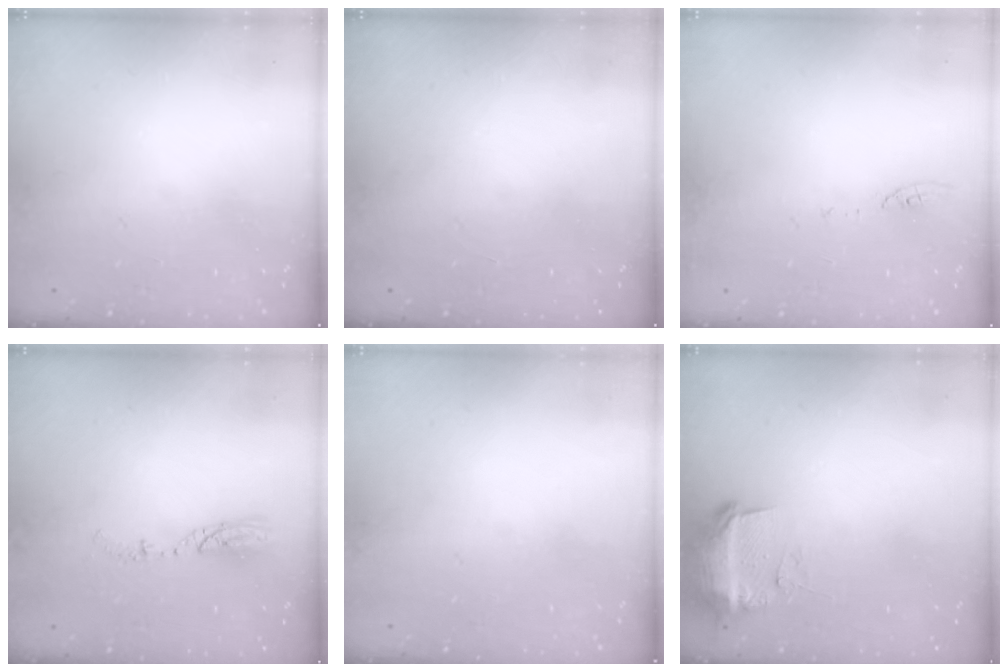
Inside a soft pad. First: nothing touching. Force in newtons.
{"total": 0.0}
{"total": 4.8, "press": 4.8, "slide": 0.6}
{"total": 4.5, "press": 4.3, "slide": 1.0}
{"total": 0.0}
{"total": 11.4, "press": 11.4, "slide": 1.1}